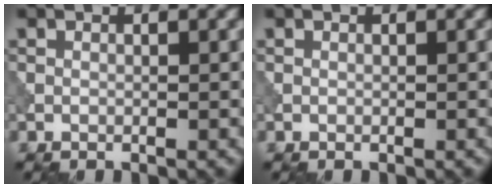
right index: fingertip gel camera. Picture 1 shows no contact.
{"total": 0.0}